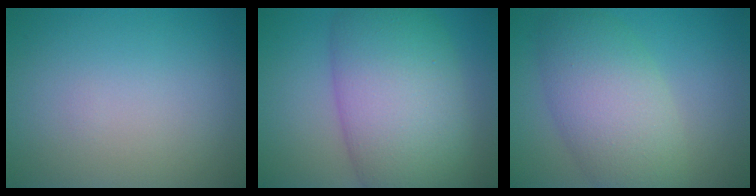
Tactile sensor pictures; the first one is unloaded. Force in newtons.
{"total": 12.1, "press": 12.0, "slide": 0.4}
{"total": 7.3, "press": 7.3, "slide": 0.4}